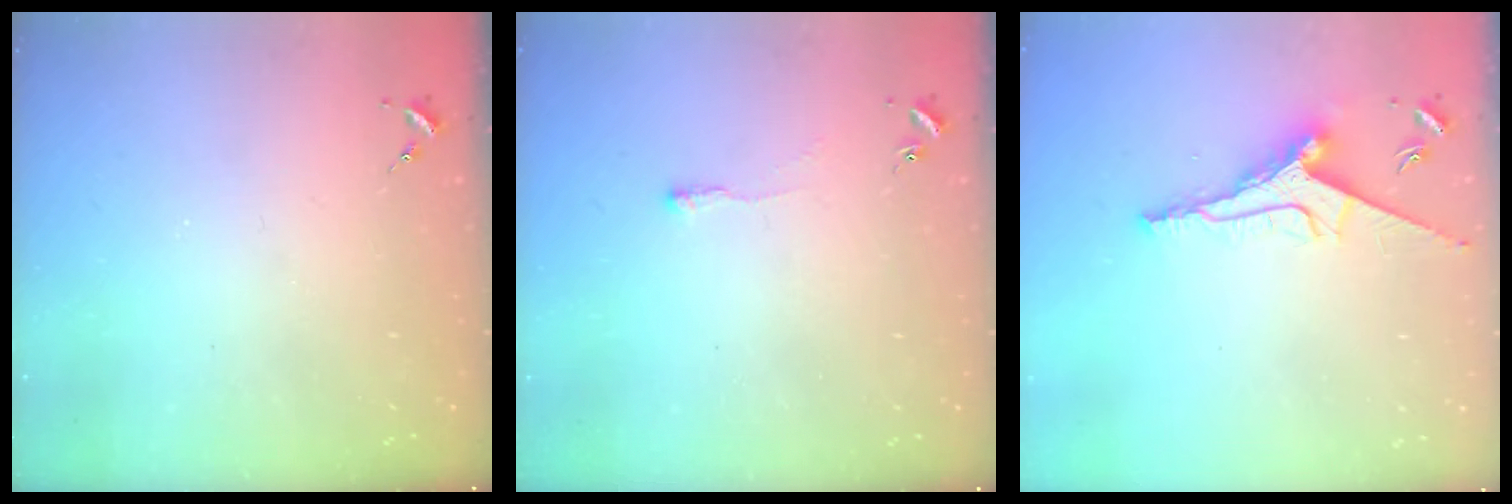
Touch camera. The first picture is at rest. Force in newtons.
{"total": 2.5, "press": 2.5, "slide": 0.5}
{"total": 10.2, "press": 10.2, "slide": 0.2}